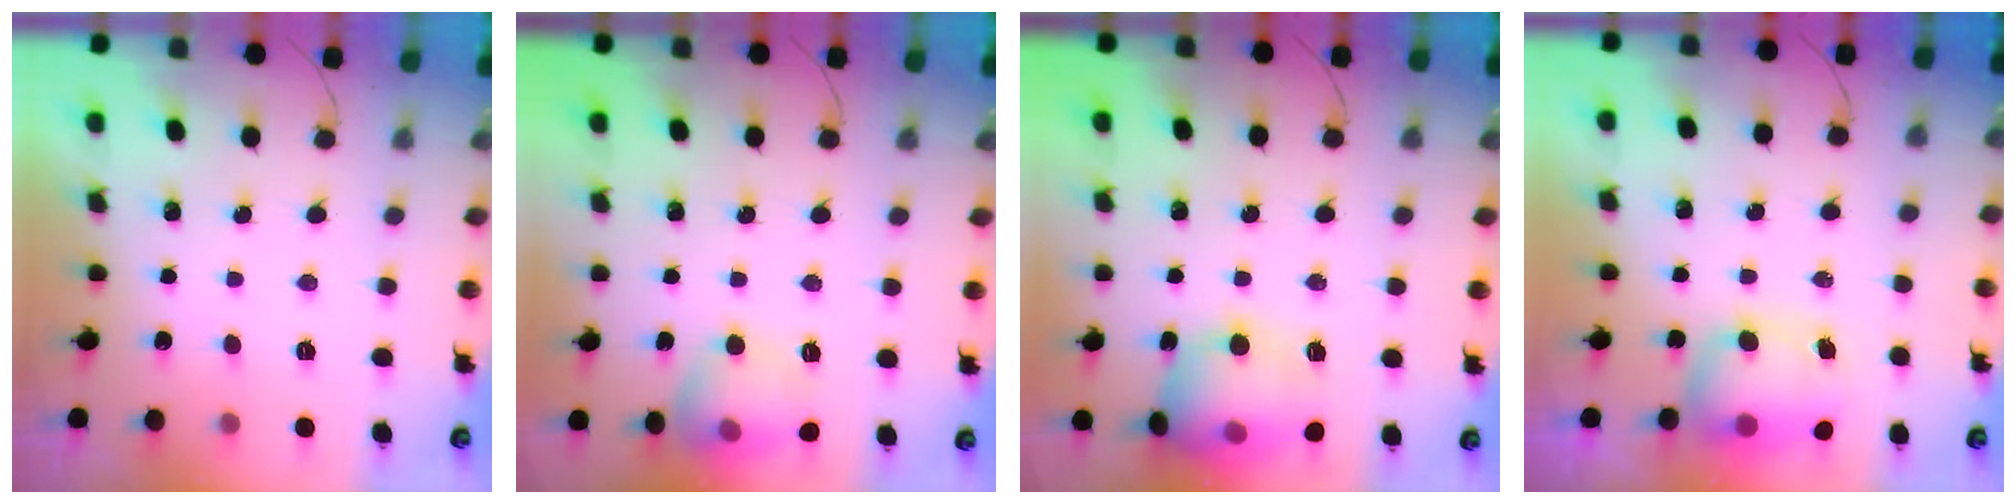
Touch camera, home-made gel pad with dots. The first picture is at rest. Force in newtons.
{"total": 10.9, "press": 10.8, "slide": 0.8}
{"total": 19.2, "press": 17.4, "slide": 8.2}
{"total": 7.1, "press": 7.0, "slide": 1.0}